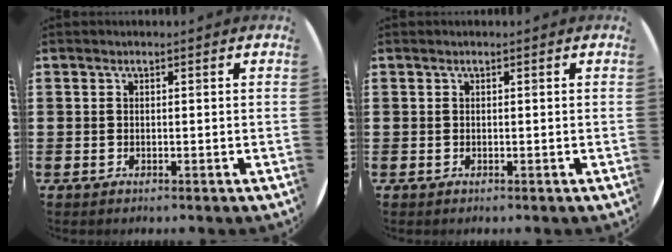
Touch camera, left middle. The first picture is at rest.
{"total": 0.0}